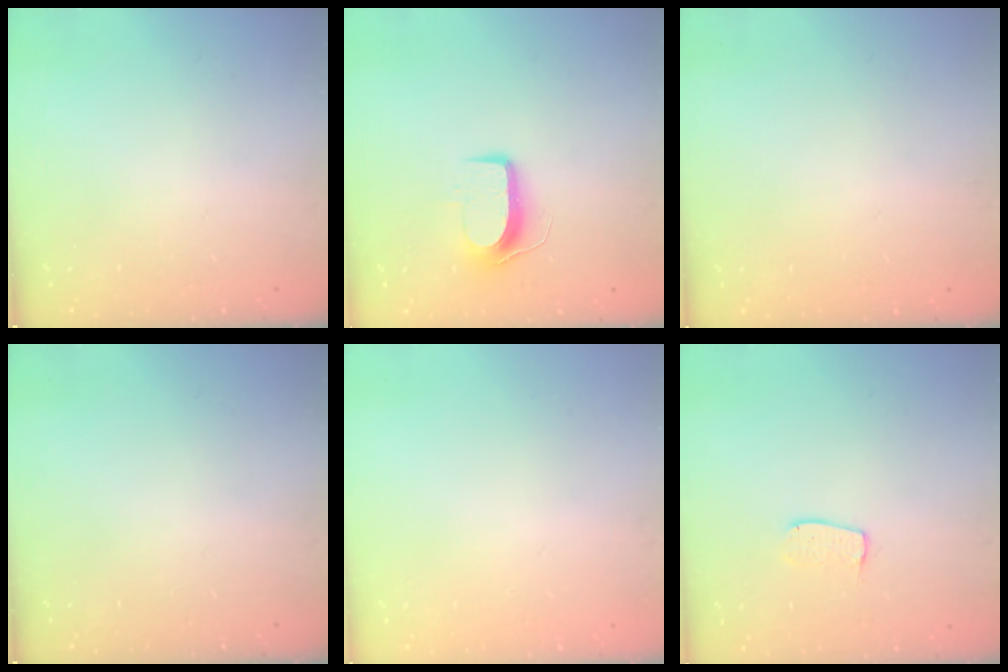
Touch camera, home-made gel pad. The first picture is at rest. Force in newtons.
{"total": 8.9, "press": 8.9, "slide": 0.5}
{"total": 0.0}
{"total": 0.0}
{"total": 0.0}
{"total": 6.5, "press": 6.5, "slide": 0.5}